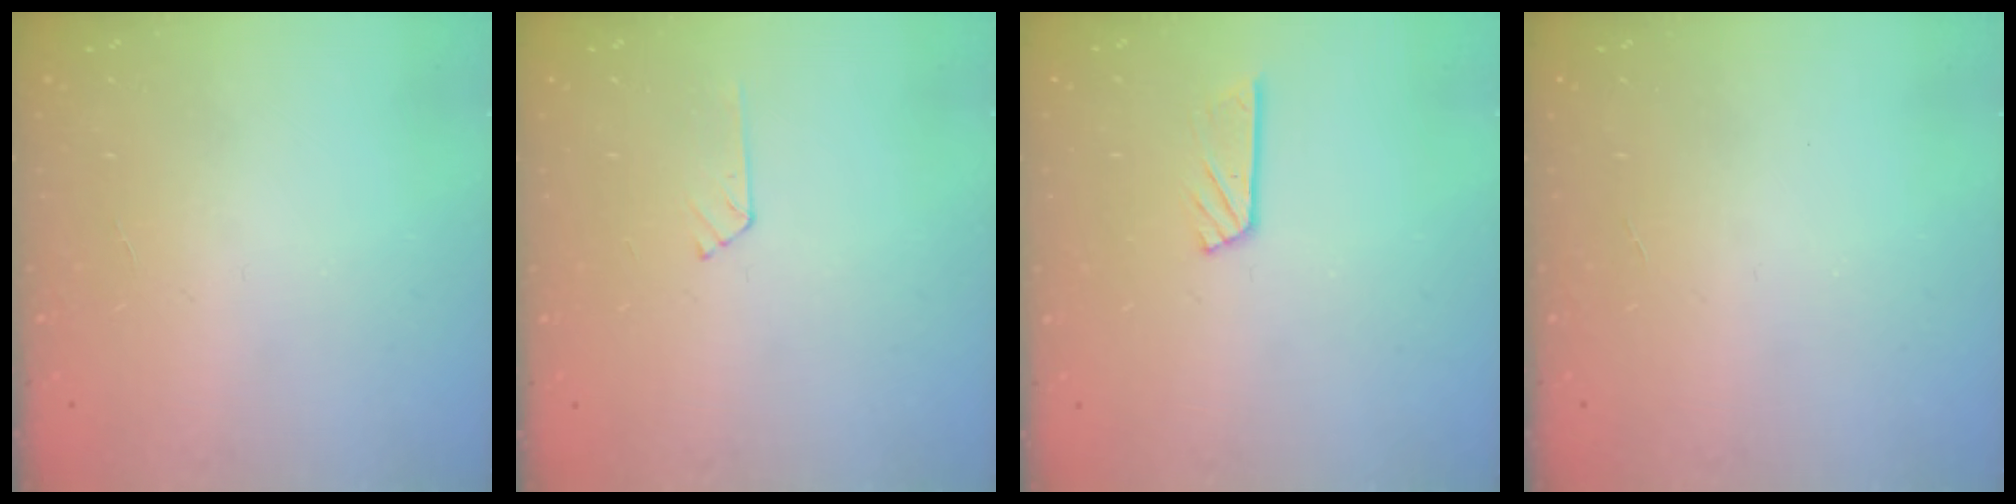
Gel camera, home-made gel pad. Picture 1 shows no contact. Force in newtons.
{"total": 2.8, "press": 2.8, "slide": 0.3}
{"total": 6.3, "press": 6.3, "slide": 0.3}
{"total": 0.0}